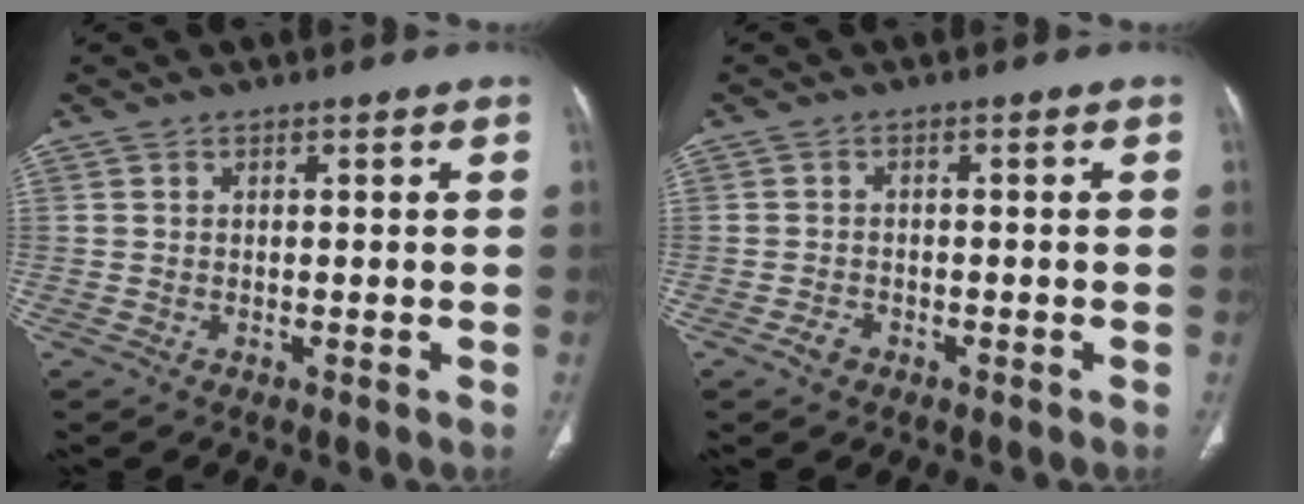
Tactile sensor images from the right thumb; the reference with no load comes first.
{"total": 1.9, "force": [-1.2, 1.3, 0.7], "torque": [-0.015, 0.009, -0.018]}